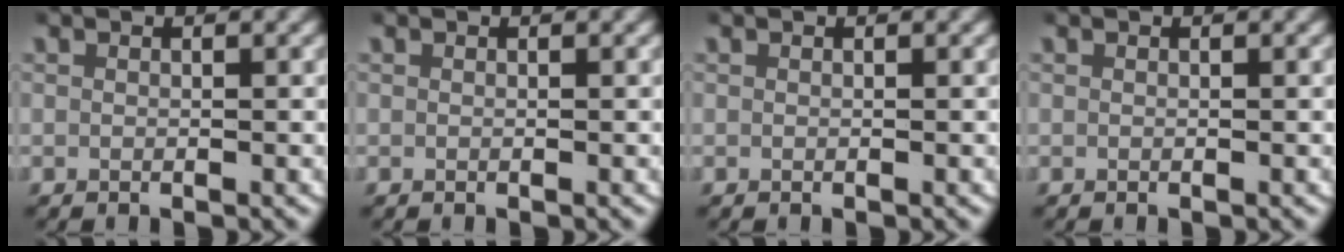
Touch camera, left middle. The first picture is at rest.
{"total": 0.0}
{"total": 0.0}
{"total": 0.0}